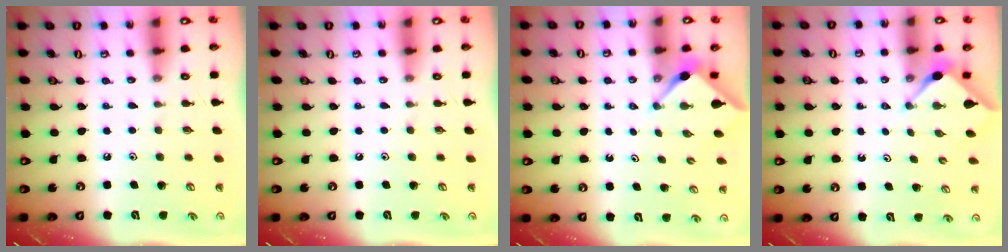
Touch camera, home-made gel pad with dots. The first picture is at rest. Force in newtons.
{"total": 0.0}
{"total": 3.0, "press": 3.0, "slide": 0.4}
{"total": 2.9, "press": 2.9, "slide": 0.4}